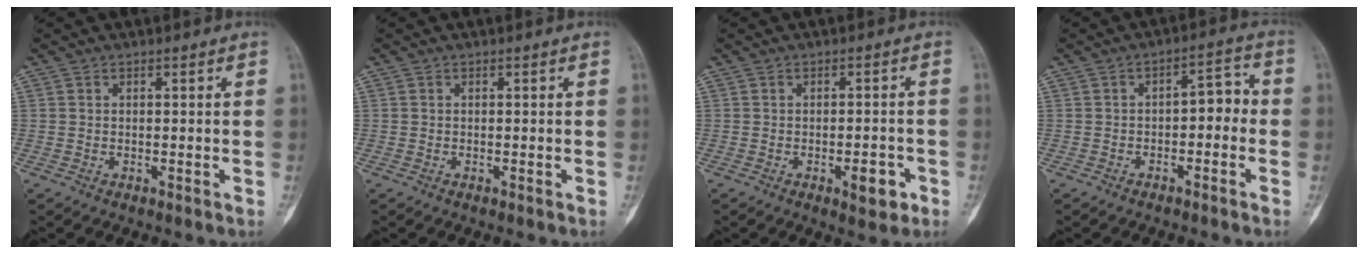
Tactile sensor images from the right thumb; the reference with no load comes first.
{"total": 0.0}
{"total": 4.8, "force": [-2.1, 2.0, 3.8], "torque": [-0.039, 0.007, -0.021]}
{"total": 5.4, "force": [-1.2, 3.0, 4.3], "torque": [-0.043, 0.036, -0.026]}